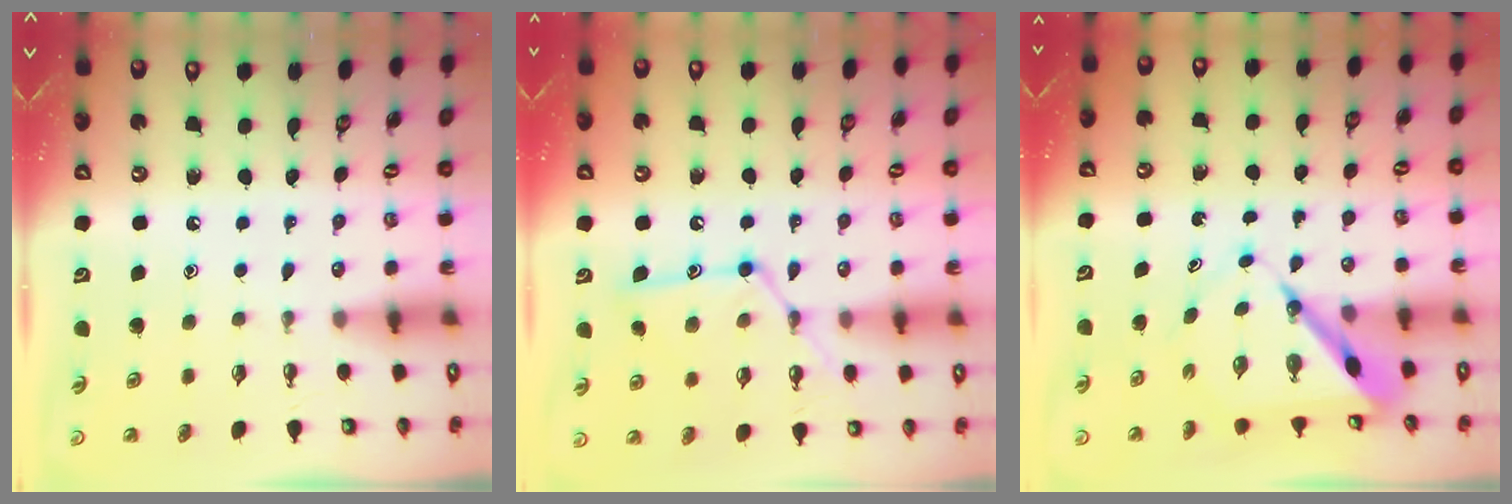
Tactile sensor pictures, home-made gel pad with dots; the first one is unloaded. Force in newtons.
{"total": 14.2, "press": 14.2, "slide": 1.2}
{"total": 7.8, "press": 7.7, "slide": 0.8}